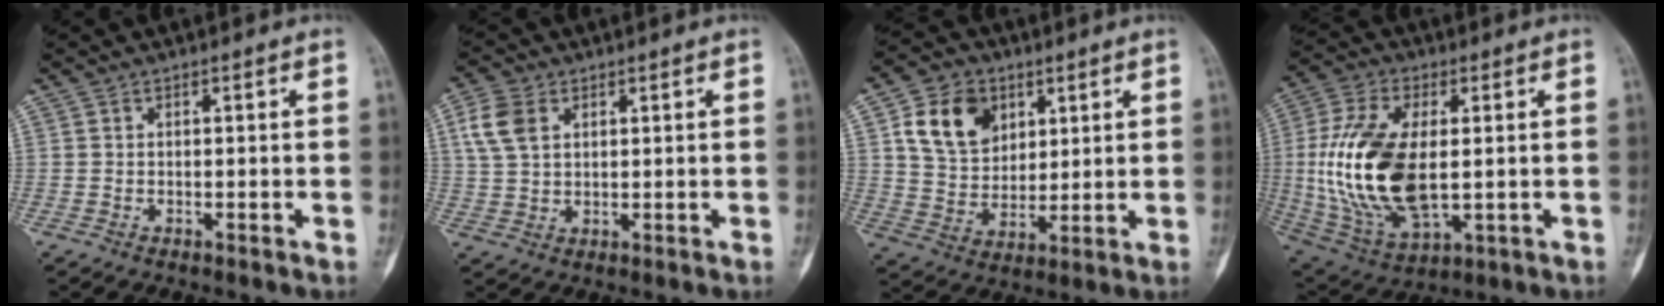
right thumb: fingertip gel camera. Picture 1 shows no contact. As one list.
[{"total": 7.1, "force": [2.6, 4.7, 4.6], "torque": [-0.095, 0.001, 0.054]}, {"total": 12.7, "force": [5.1, 9.5, 6.7], "torque": [-0.086, -0.016, 0.096]}, {"total": 20.7, "force": [0.3, 10.7, 17.7], "torque": [-0.369, -0.011, 0.018]}]